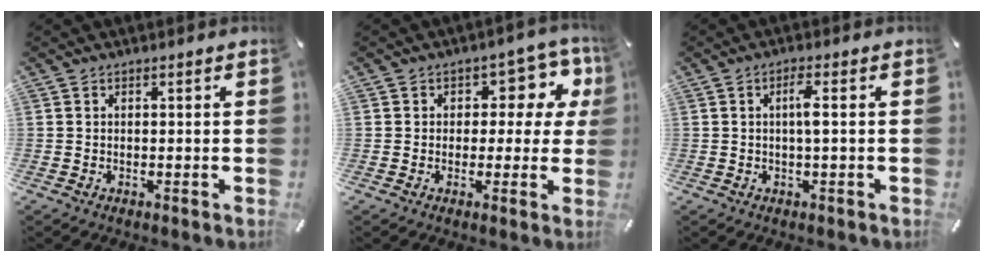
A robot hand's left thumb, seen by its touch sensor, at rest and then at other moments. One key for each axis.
{"total": 8.7, "fx": 2.5, "fy": 6.1, "fz": 5.8, "tx": -0.064, "ty": -0.015, "tz": 0.038}
{"total": 4.0, "fx": 0.2, "fy": 0.4, "fz": 4.0, "tx": -0.077, "ty": 0.001, "tz": -0.001}